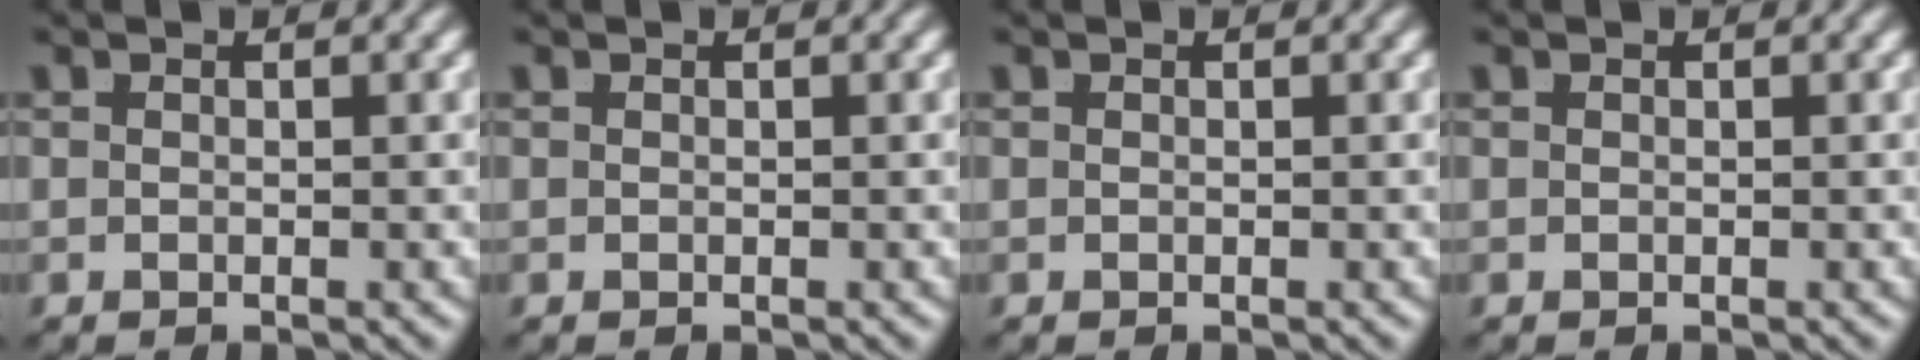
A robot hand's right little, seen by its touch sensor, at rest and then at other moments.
{"total": 0.0}
{"total": 0.0}
{"total": 0.0}